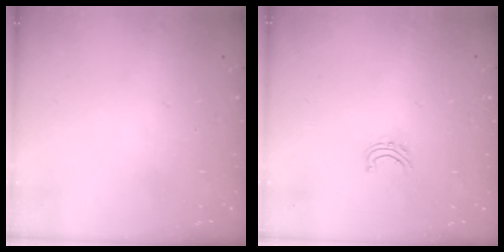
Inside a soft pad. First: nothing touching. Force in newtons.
{"total": 4.3, "press": 4.3, "slide": 0.3}